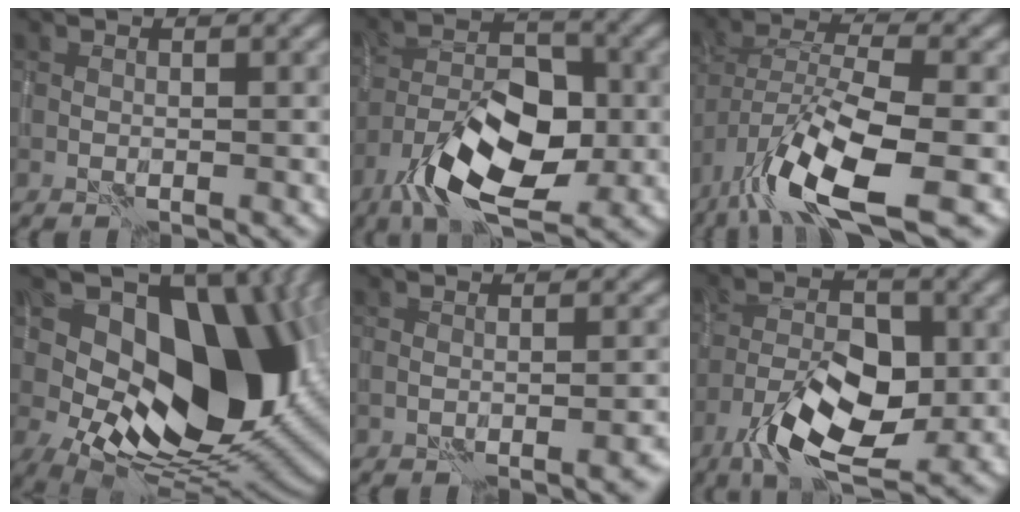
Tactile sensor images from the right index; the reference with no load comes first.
{"total": 9.2, "force": [-4.2, 4.2, 7.1], "torque": [-0.127, 0.010, -0.078]}
{"total": 9.6, "force": [-5.0, 2.8, 7.7], "torque": [-0.144, 0.001, -0.097]}
{"total": 17.5, "force": [3.6, 10.8, 13.4], "torque": [-0.189, 0.017, 0.063]}
{"total": 1.2, "force": [-0.8, 0.2, 0.9], "torque": [-0.014, 0.007, -0.011]}
{"total": 8.0, "force": [-3.4, 3.4, 6.4], "torque": [-0.115, 0.006, -0.064]}